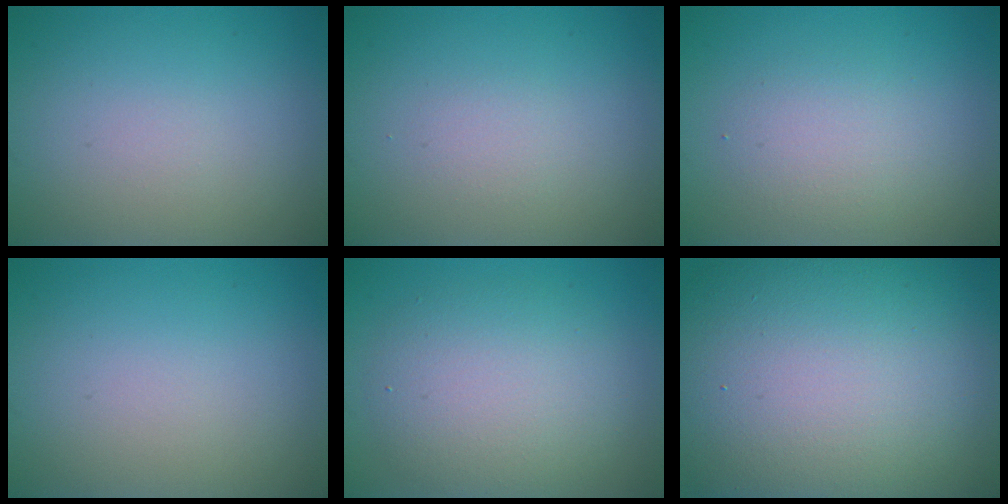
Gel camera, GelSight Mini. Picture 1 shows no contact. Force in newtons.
{"total": 2.6, "press": 2.6, "slide": 0.3}
{"total": 2.2, "press": 2.2, "slide": 0.2}
{"total": 0.0}
{"total": 5.5, "press": 5.5, "slide": 0.2}
{"total": 19.1, "press": 19.1, "slide": 1.0}